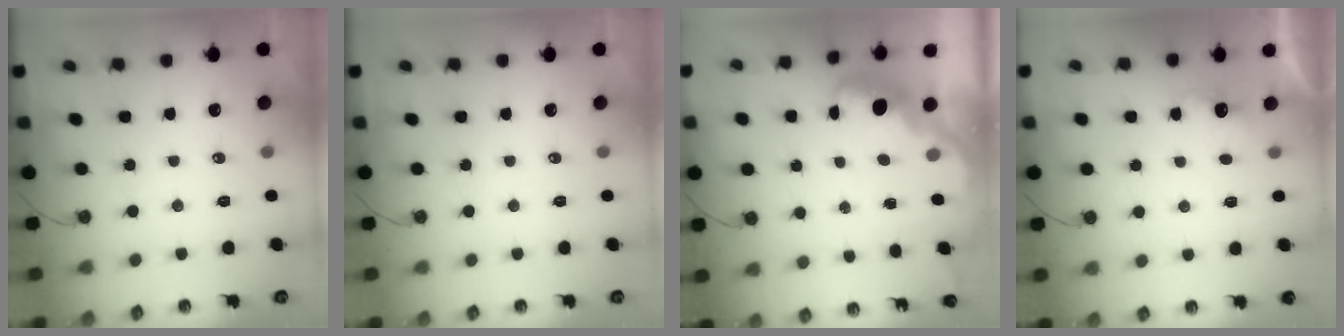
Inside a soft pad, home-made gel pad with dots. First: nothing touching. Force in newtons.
{"total": 0.0}
{"total": 3.0, "press": 3.0, "slide": 0.5}
{"total": 2.8, "press": 2.7, "slide": 0.9}